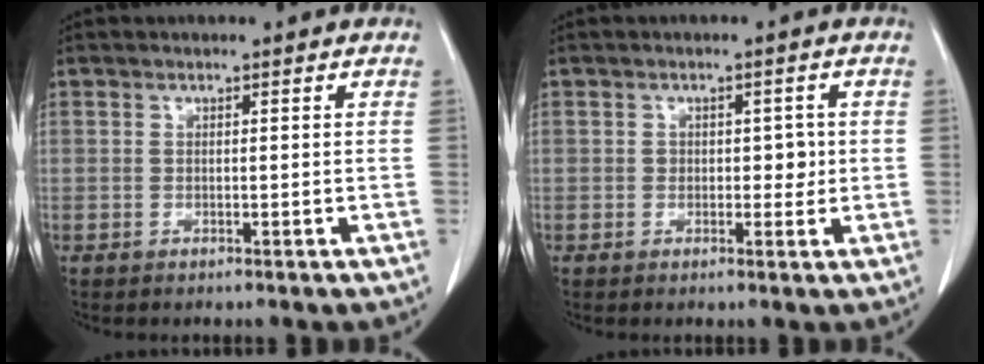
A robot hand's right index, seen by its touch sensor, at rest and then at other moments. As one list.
[{"total": 2.6, "force": [0.0, 1.7, 1.9], "torque": [-0.019, 0.005, 0.002]}]